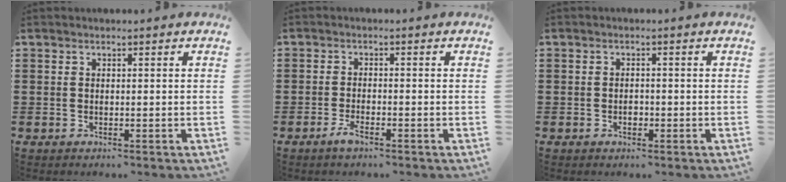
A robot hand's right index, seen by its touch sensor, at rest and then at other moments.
{"total": 2.2, "force": [-1.5, 0.4, 1.6], "torque": [-0.035, -0.003, -0.029]}
{"total": 1.3, "force": [-0.4, 0.8, 1.0], "torque": [-0.020, -0.001, -0.007]}